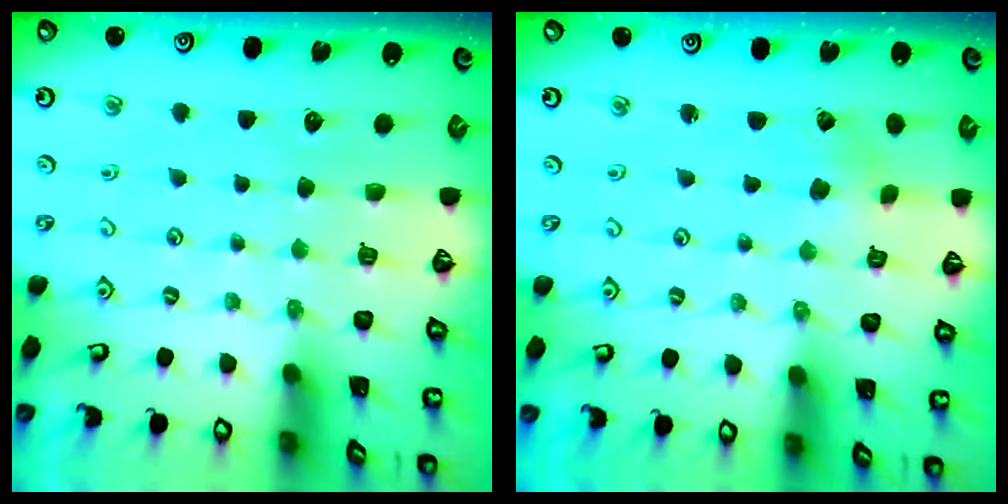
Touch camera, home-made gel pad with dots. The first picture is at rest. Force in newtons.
{"total": 0.0}